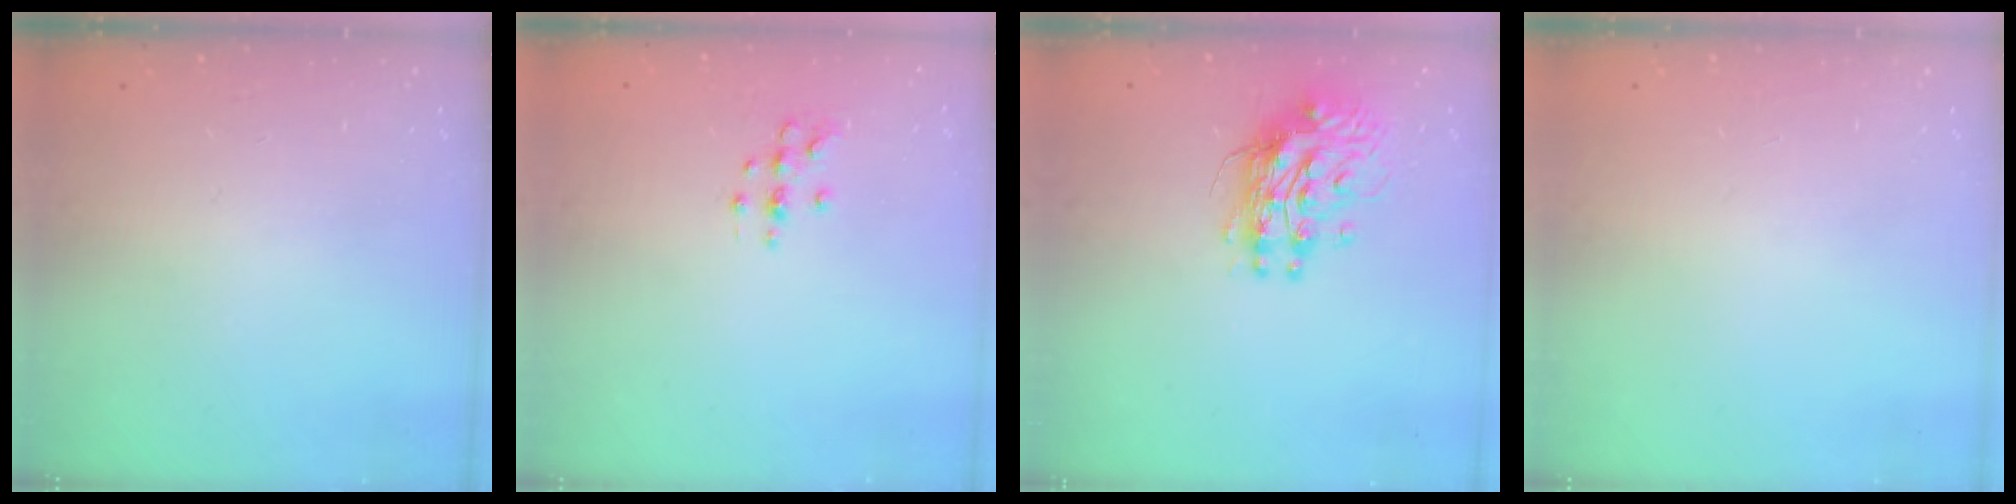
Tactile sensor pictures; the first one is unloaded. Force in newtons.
{"total": 5.4, "press": 5.2, "slide": 1.6}
{"total": 11.0, "press": 10.9, "slide": 1.0}
{"total": 0.0}